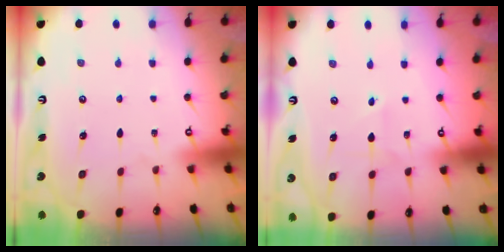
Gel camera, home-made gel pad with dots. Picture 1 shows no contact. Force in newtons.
{"total": 2.4, "press": 2.4, "slide": 0.2}